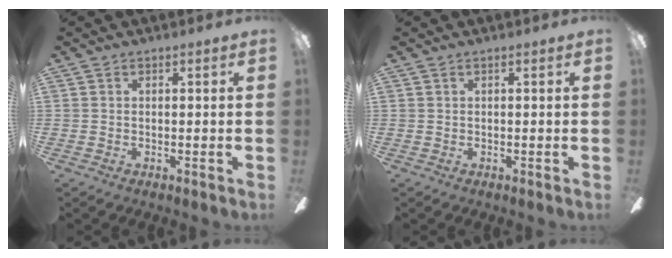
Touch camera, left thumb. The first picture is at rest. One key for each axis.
{"total": 0.0}